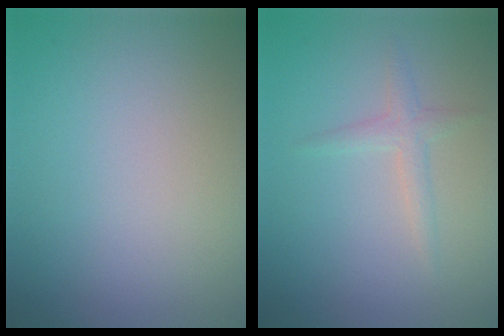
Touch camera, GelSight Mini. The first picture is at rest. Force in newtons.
{"total": 1.5, "press": 1.5, "slide": 0.0}